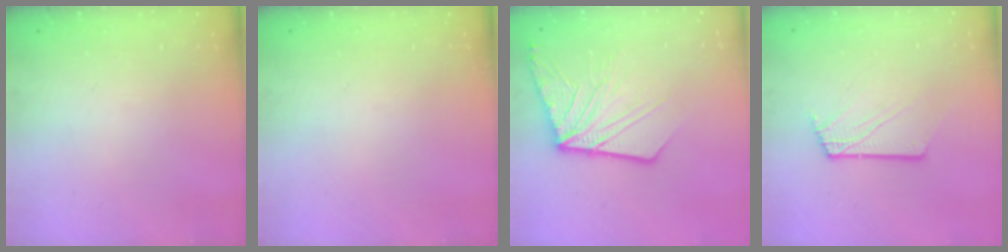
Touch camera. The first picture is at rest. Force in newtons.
{"total": 0.0}
{"total": 14.4, "press": 14.4, "slide": 1.5}
{"total": 2.6, "press": 2.6, "slide": 0.3}